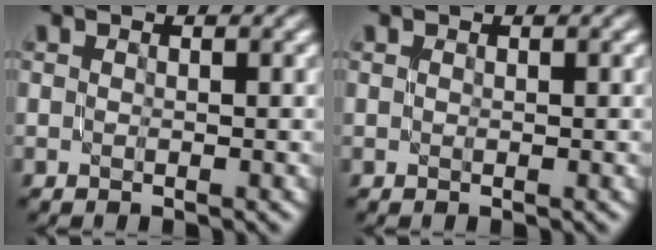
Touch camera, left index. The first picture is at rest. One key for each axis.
{"total": 0.0}